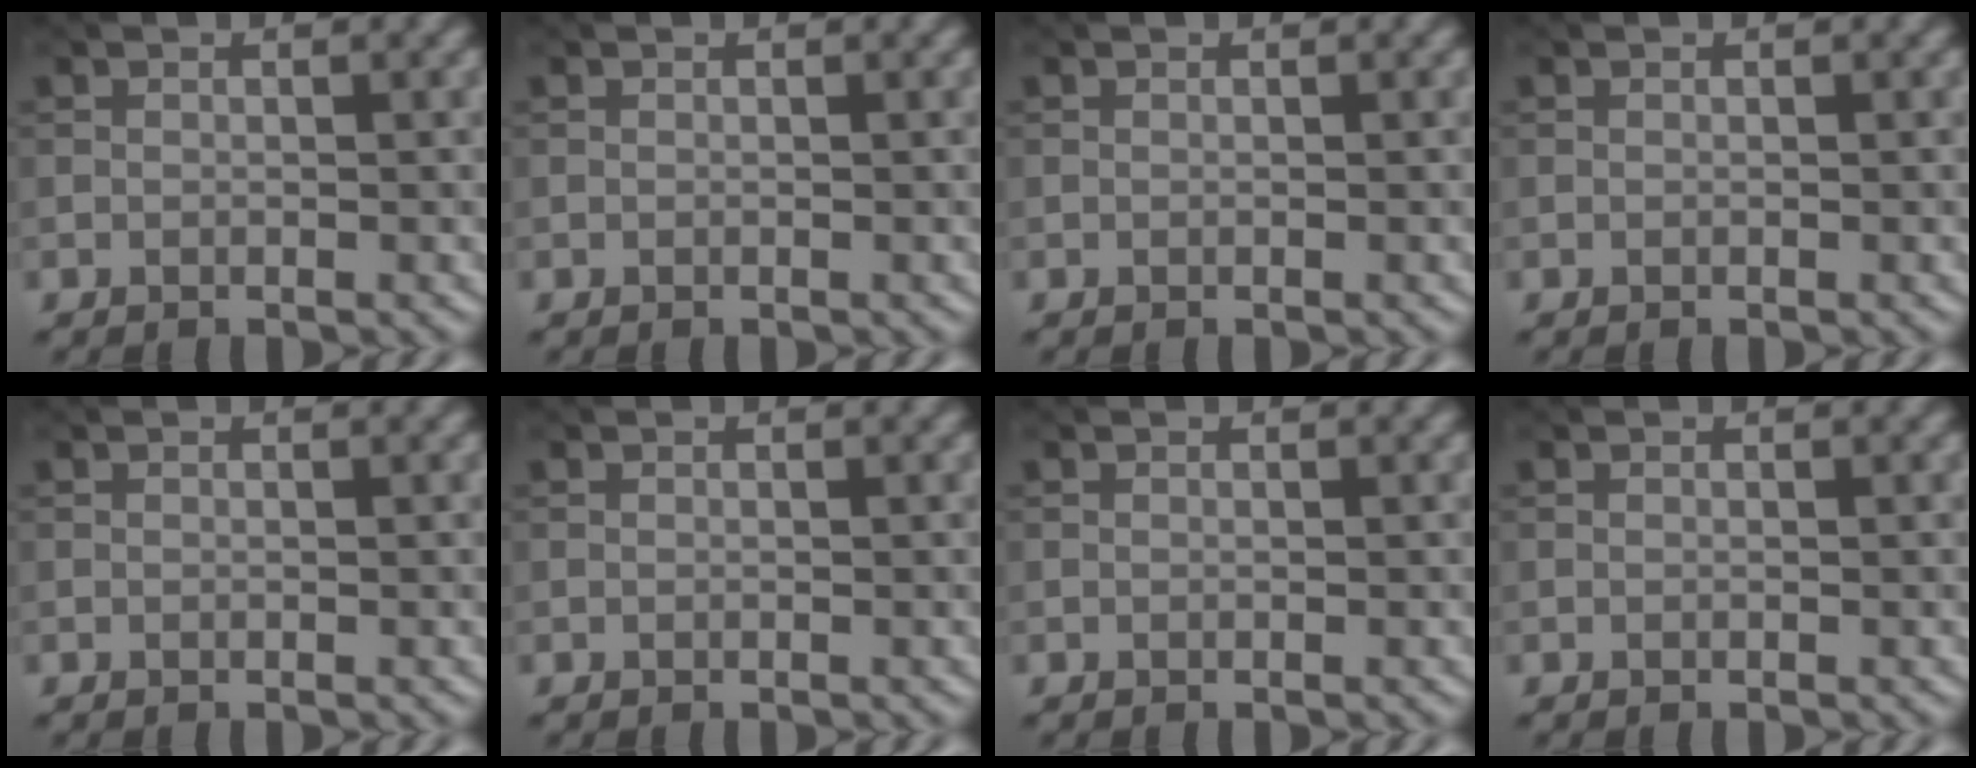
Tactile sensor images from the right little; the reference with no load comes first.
{"total": 0.0}
{"total": 0.0}
{"total": 0.0}
{"total": 0.0}
{"total": 0.0}
{"total": 0.0}
{"total": 0.0}